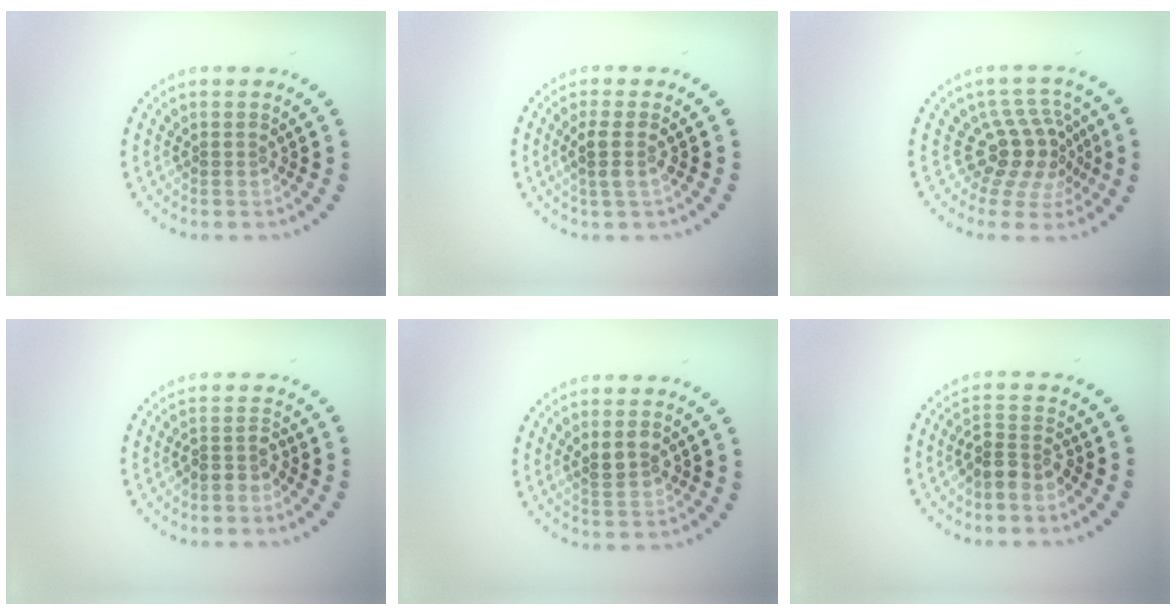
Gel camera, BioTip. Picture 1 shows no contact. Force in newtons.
{"total": 1.9, "press": 1.6, "slide": 1.0}
{"total": 4.4, "press": 3.1, "slide": 3.1}
{"total": 1.8, "press": 1.4, "slide": 1.1}
{"total": 2.1, "press": 2.1, "slide": 0.4}
{"total": 2.7, "press": 2.3, "slide": 1.4}